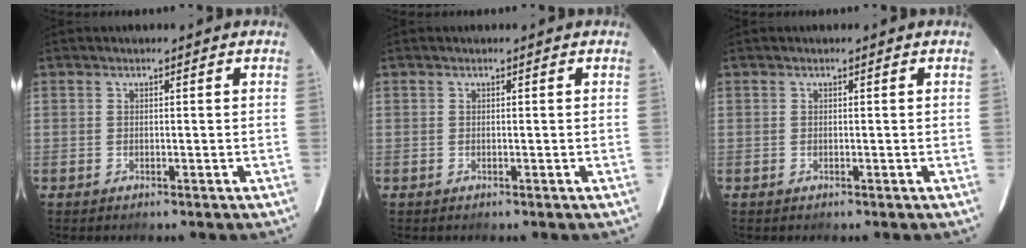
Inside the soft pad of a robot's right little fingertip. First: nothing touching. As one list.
[{"total": 0.0}, {"total": 0.0}]